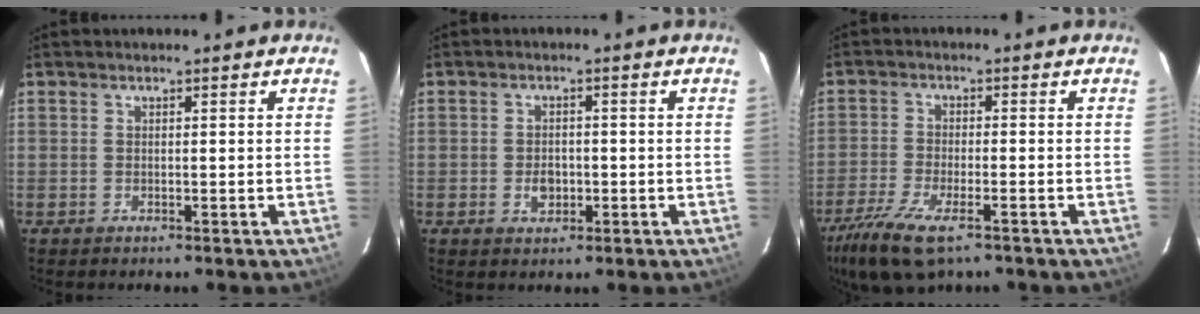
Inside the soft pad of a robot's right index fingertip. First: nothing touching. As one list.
[{"total": 3.3, "force": [-0.9, 2.4, 2.0], "torque": [-0.036, 0.002, -0.012]}, {"total": 11.9, "force": [-7.9, 4.0, 8.0], "torque": [-0.192, -0.038, -0.149]}]